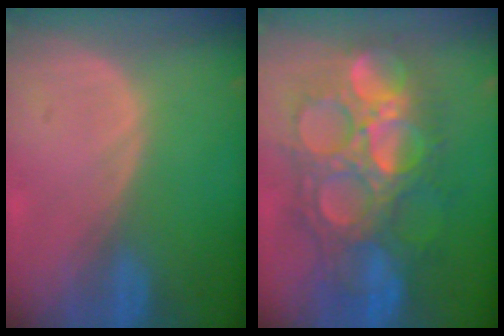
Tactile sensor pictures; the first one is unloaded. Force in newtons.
{"total": 13.5, "press": 13.4, "slide": 1.6}